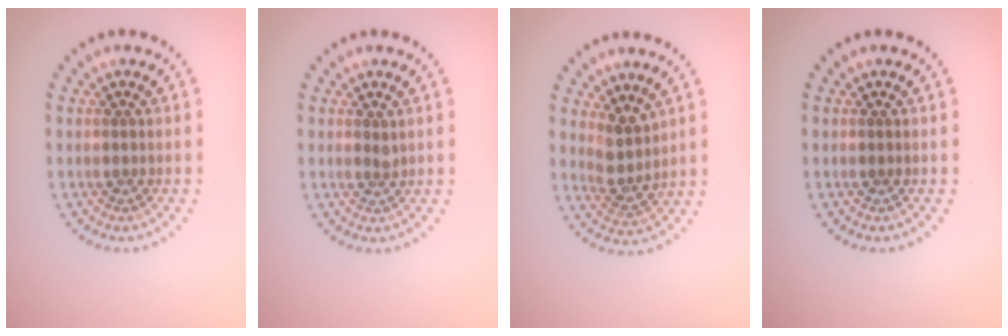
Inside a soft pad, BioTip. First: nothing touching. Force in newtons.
{"total": 0.6, "press": 0.5, "slide": 0.4}
{"total": 2.7, "press": 2.1, "slide": 1.6}
{"total": 0.0}